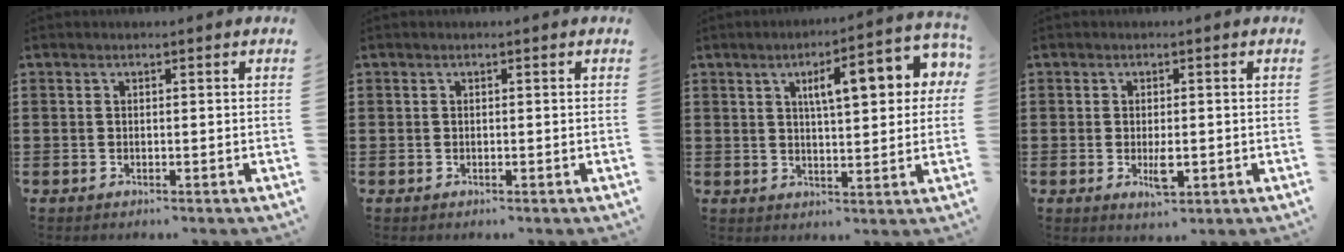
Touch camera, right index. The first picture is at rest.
{"total": 0.0}
{"total": 9.3, "force": [3.3, 2.8, 8.2], "torque": [-0.123, -0.006, 0.044]}
{"total": 3.4, "force": [-0.6, 1.2, 3.1], "torque": [-0.053, 0.002, -0.010]}